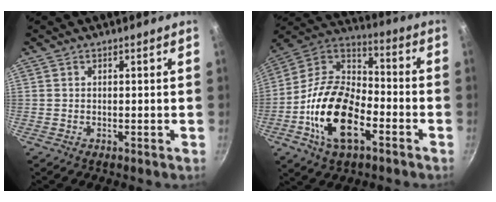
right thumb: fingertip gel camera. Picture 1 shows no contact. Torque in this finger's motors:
{"motor_torque": [-0.10, 0.93, 1.94, -0.83, 0.44]}